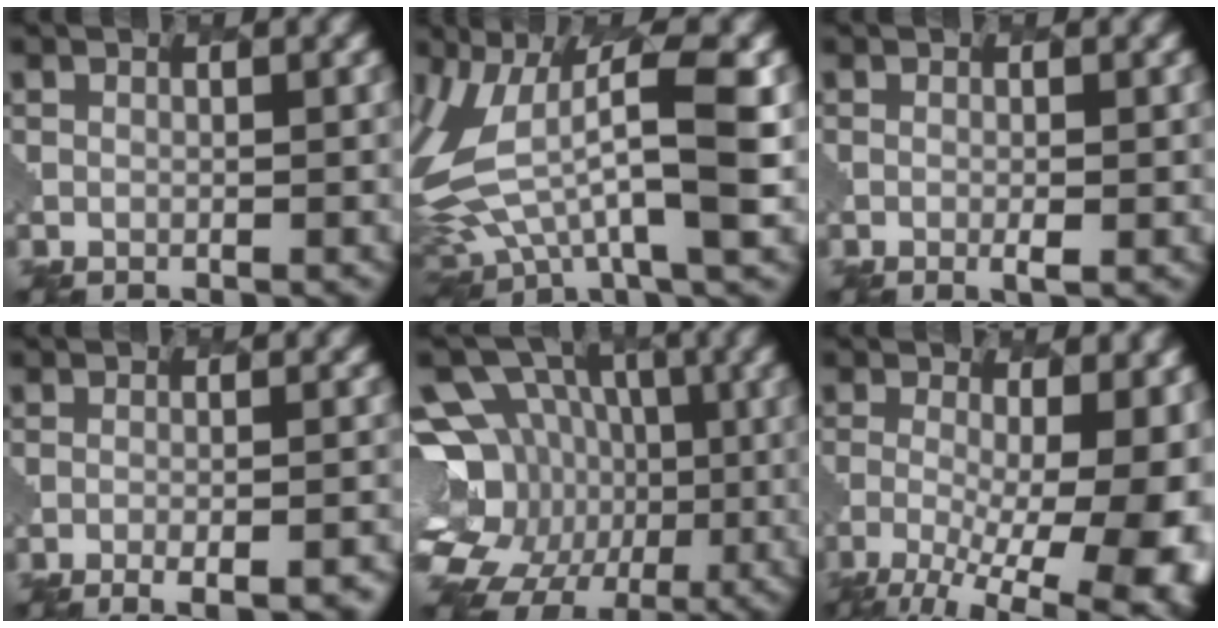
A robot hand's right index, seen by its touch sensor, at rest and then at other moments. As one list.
[{"total": 10.3, "force": [1.0, 4.4, 9.3], "torque": [-0.194, 0.004, 0.010]}, {"total": 1.0, "force": [0.0, 0.2, 1.0], "torque": [-0.016, -0.003, -0.001]}, {"total": 5.8, "force": [-3.7, 2.0, 3.9], "torque": [-0.033, 0.001, -0.039]}, {"total": 17.9, "force": [-1.9, 16.0, 7.8], "torque": [-0.194, 0.007, -0.047]}, {"total": 13.5, "force": [-3.2, 5.7, 11.8], "torque": [-0.174, -0.025, -0.034]}]